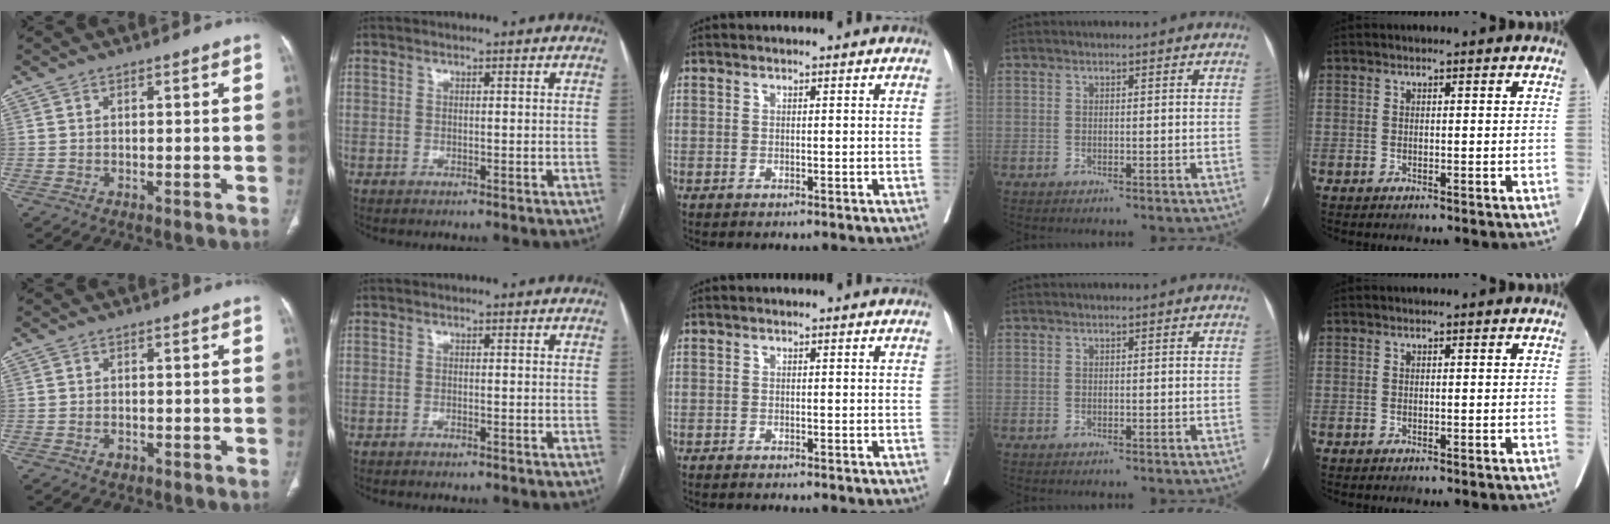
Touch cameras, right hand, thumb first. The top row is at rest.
{"thumb": {"total": 1.3, "force": [-0.6, 0.9, 0.6], "torque": [-0.007, 0.005, -0.007]}, "index": {"total": 0.6, "force": [-0.5, 0.1, 0.3], "torque": [-0.010, -0.001, -0.007]}, "middle": {"total": 1.4, "force": [-1.3, 0.0, 0.5], "torque": [-0.009, -0.002, -0.019]}}